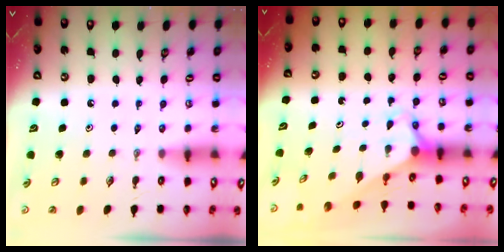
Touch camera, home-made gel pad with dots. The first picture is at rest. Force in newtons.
{"total": 2.7, "press": 2.7, "slide": 0.0}